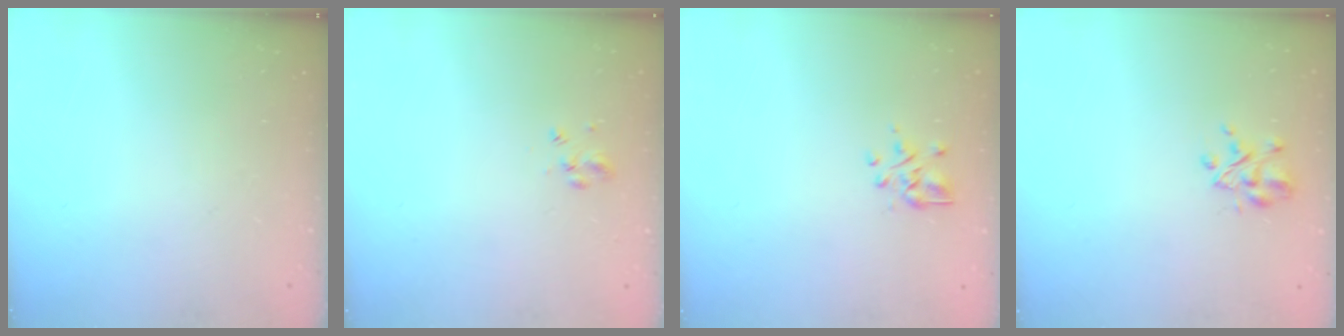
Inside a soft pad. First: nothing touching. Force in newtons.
{"total": 2.9, "press": 2.8, "slide": 1.0}
{"total": 2.9, "press": 2.7, "slide": 1.1}
{"total": 3.8, "press": 3.7, "slide": 0.9}